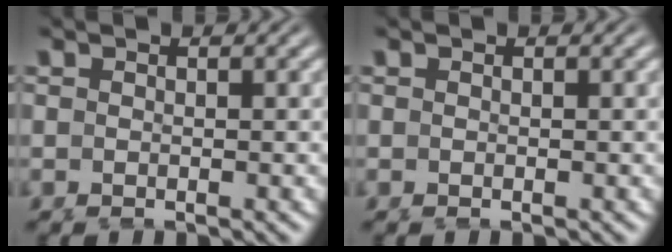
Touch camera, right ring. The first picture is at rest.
{"total": 0.0}